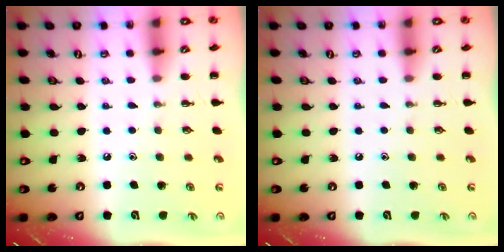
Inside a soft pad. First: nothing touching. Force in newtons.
{"total": 0.0}